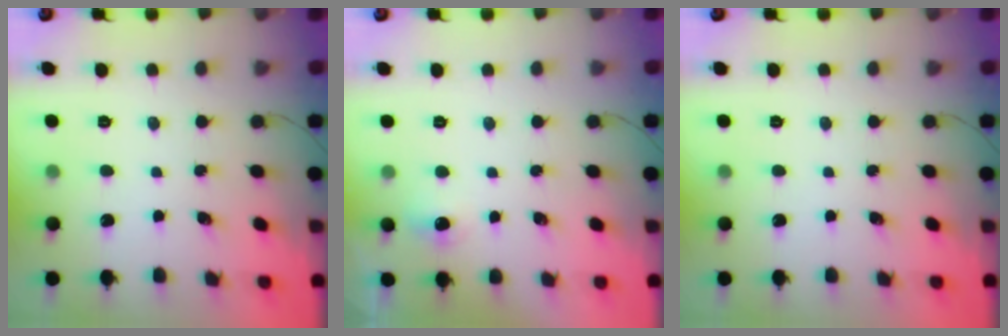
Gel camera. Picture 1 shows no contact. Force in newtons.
{"total": 4.3, "press": 4.0, "slide": 1.6}
{"total": 0.0}